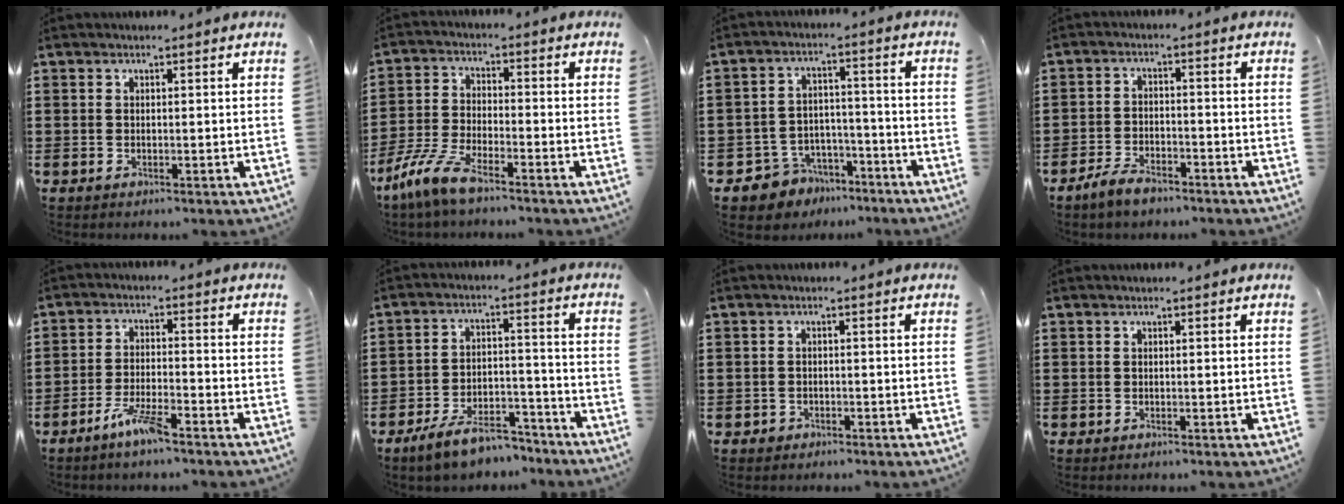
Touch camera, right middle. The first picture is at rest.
{"total": 7.2, "force": [-5.7, 1.3, 4.2], "torque": [-0.113, -0.011, -0.118]}
{"total": 5.8, "force": [-5.1, 2.7, 0.0], "torque": [-0.024, 0.016, -0.106]}
{"total": 4.0, "force": [-3.3, 1.4, 1.7], "torque": [-0.042, 0.007, -0.068]}
{"total": 5.3, "force": [-4.1, 0.7, 3.2], "torque": [-0.074, -0.003, -0.078]}
{"total": 8.3, "force": [-7.0, 2.5, 3.7], "torque": [-0.068, 0.018, -0.132]}
{"total": 1.2, "force": [-1.0, 0.7, -0.1], "torque": [-0.003, 0.004, -0.024]}
{"total": 0.0}